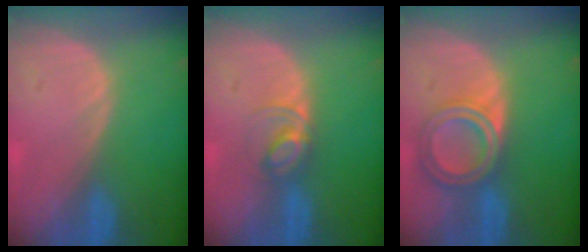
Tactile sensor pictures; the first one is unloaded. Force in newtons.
{"total": 3.9, "press": 3.9, "slide": 0.4}
{"total": 6.7, "press": 6.0, "slide": 3.2}